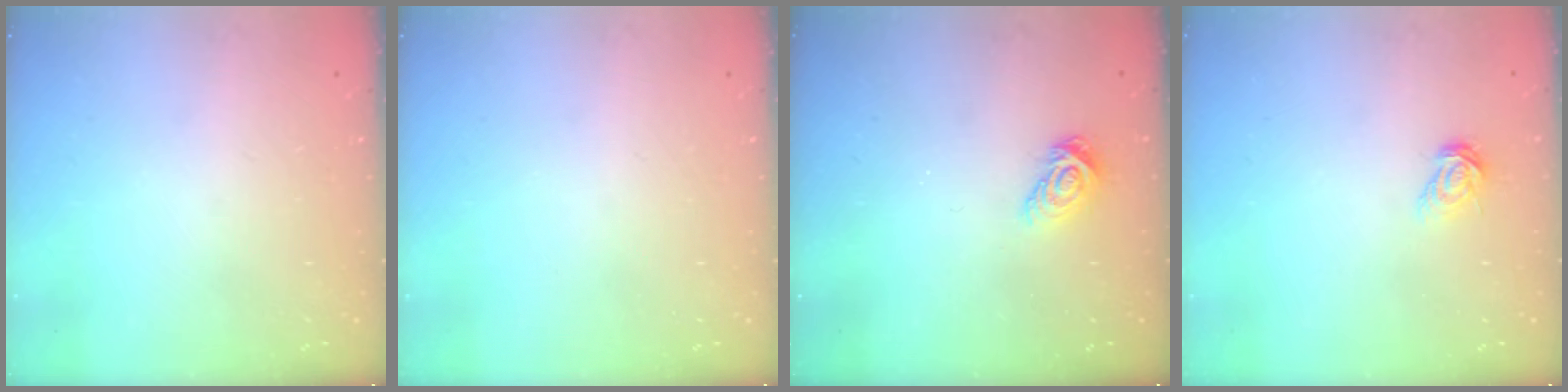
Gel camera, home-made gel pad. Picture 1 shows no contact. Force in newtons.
{"total": 0.0}
{"total": 7.4, "press": 7.4, "slide": 0.2}
{"total": 6.0, "press": 6.0, "slide": 0.4}